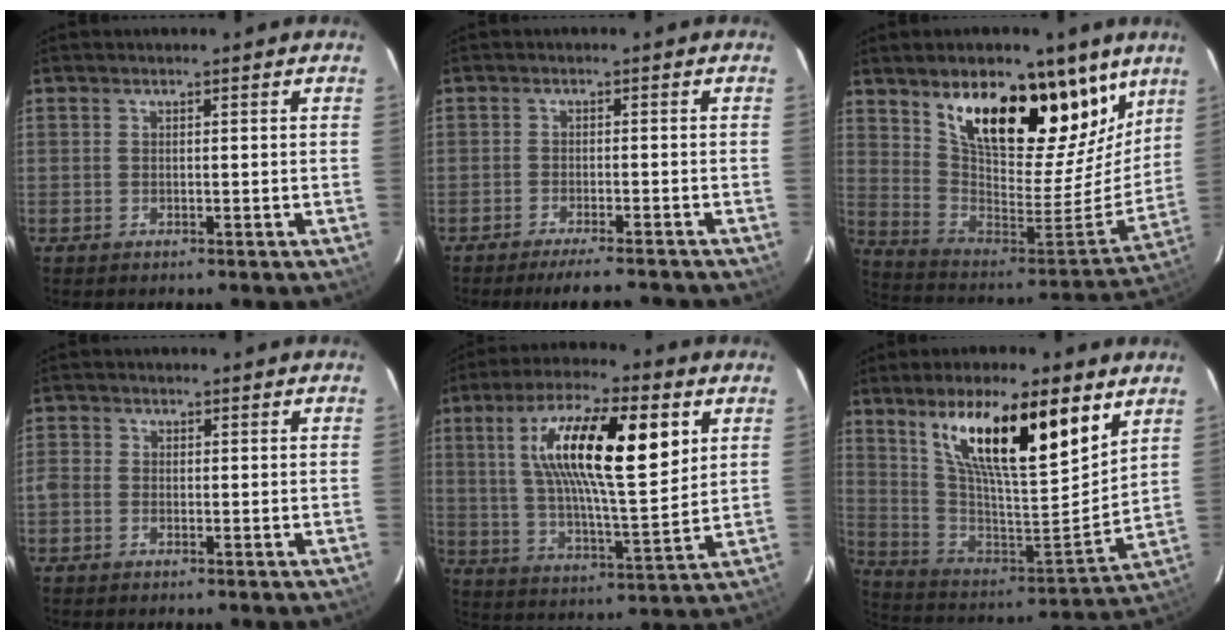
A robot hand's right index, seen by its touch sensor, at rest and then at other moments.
{"total": 8.2, "force": [-7.3, 1.0, 3.5], "torque": [-0.077, -0.012, -0.111]}
{"total": 26.9, "force": [16.9, 11.9, 17.2], "torque": [-0.284, -0.018, 0.300]}
{"total": 2.4, "force": [-1.2, 1.8, 1.1], "torque": [-0.024, 0.001, -0.027]}
{"total": 20.1, "force": [6.7, 5.5, 18.2], "torque": [-0.318, 0.016, 0.112]}
{"total": 22.2, "force": [12.6, 5.6, 17.4], "torque": [-0.298, 0.011, 0.226]}